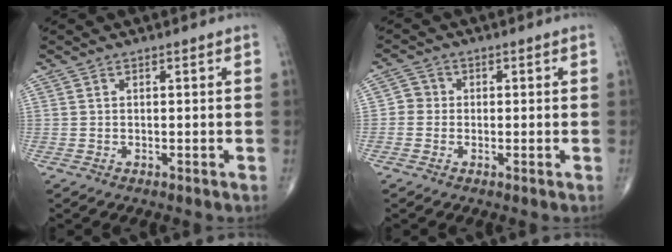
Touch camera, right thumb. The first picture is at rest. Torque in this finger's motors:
{"motor_torque": [-0.20, 0.06, 0.12, -0.08, 0.02]}